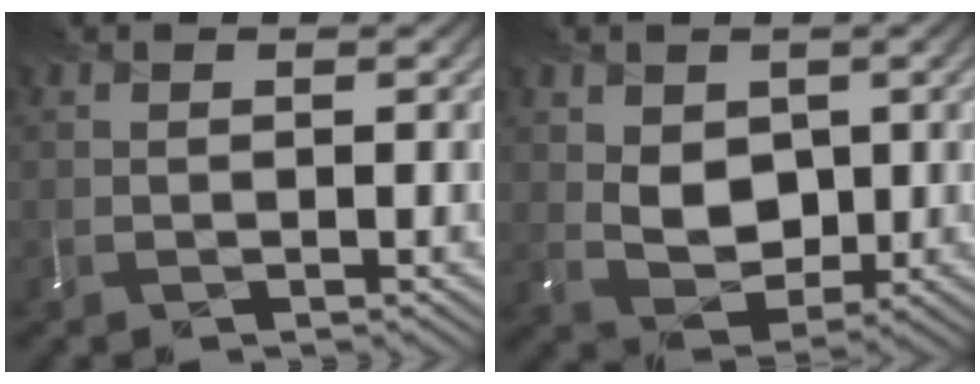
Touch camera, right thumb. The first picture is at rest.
{"total": 5.3, "force": [0.9, 4.3, 3.1], "torque": [-0.074, -0.010, 0.019]}